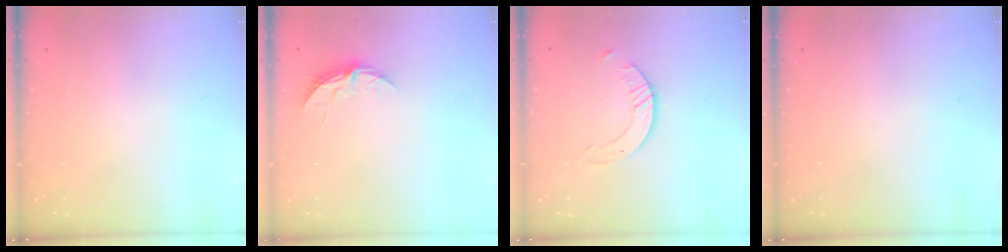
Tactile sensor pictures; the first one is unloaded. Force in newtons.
{"total": 5.3, "press": 5.3, "slide": 0.5}
{"total": 2.6, "press": 2.6, "slide": 0.3}
{"total": 0.0}